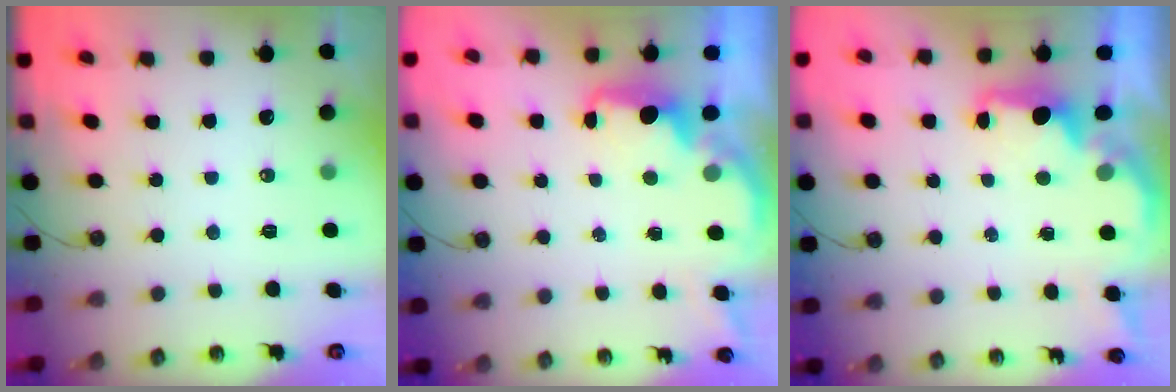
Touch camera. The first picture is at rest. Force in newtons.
{"total": 2.1, "press": 2.0, "slide": 0.8}
{"total": 1.6, "press": 1.5, "slide": 0.5}